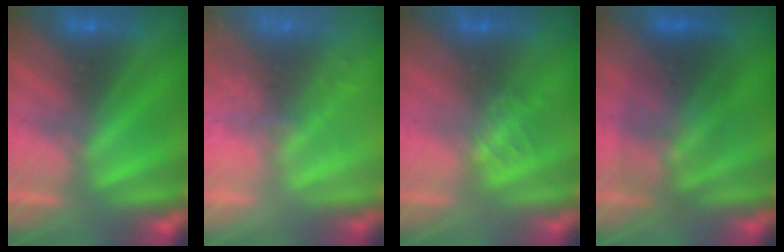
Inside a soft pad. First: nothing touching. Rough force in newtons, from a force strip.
{"total": 7.6}
{"total": 1.3}
{"total": 3.6}